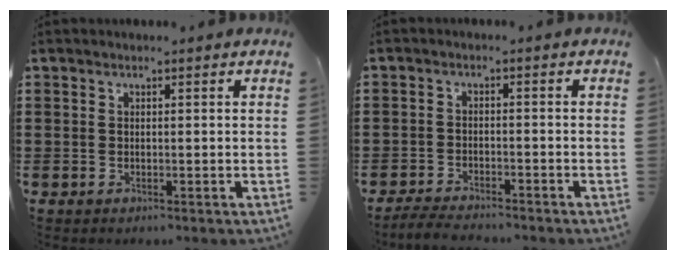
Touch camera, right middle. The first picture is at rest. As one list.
[{"total": 3.3, "force": [-3.2, 0.5, 0.2], "torque": [-0.007, 0.004, -0.069]}]